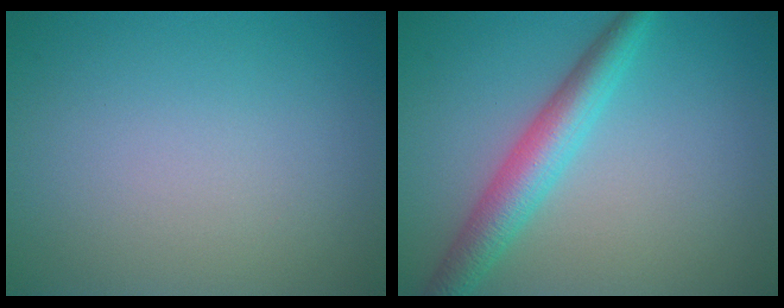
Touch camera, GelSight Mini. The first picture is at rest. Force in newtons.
{"total": 4.5, "press": 4.5, "slide": 0.1}